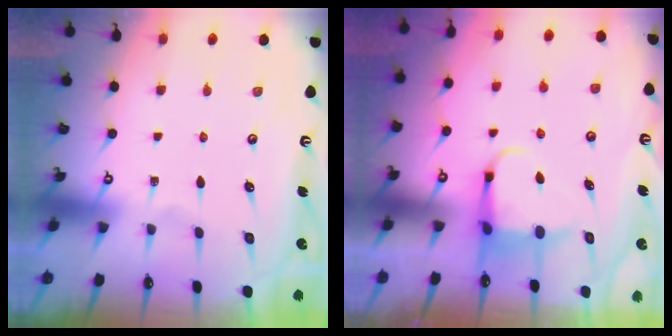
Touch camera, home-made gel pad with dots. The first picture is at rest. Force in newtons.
{"total": 3.8, "press": 3.7, "slide": 0.7}